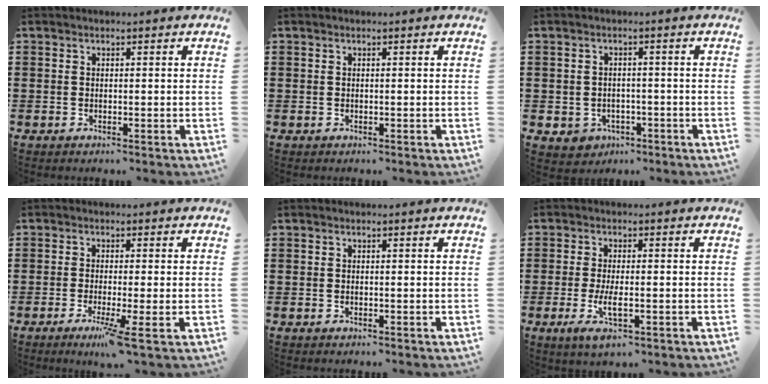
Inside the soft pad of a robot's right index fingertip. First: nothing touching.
{"total": 0.0}
{"total": 2.3, "force": [-1.4, 1.9, 0.2], "torque": [-0.013, 0.003, -0.031]}
{"total": 4.1, "force": [-2.0, -0.6, 3.6], "torque": [-0.073, -0.022, -0.034]}
{"total": 0.0}
{"total": 5.0, "force": [-1.6, 1.3, 4.6], "torque": [-0.103, -0.015, -0.032]}